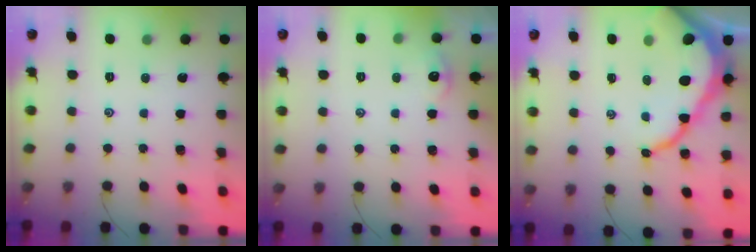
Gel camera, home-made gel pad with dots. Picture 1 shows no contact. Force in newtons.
{"total": 2.7, "press": 2.7, "slide": 0.3}
{"total": 14.8, "press": 14.7, "slide": 1.4}